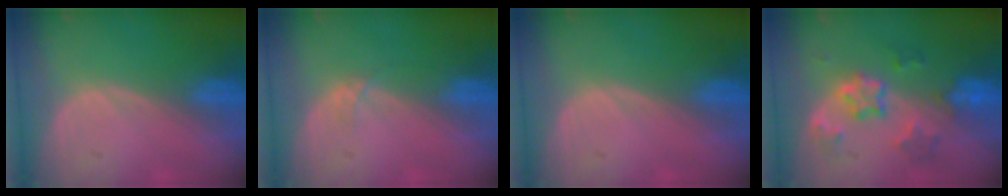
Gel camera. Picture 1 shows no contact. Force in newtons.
{"total": 0.9, "press": 0.9, "slide": 0.1}
{"total": 0.0}
{"total": 7.0, "press": 6.4, "slide": 2.8}